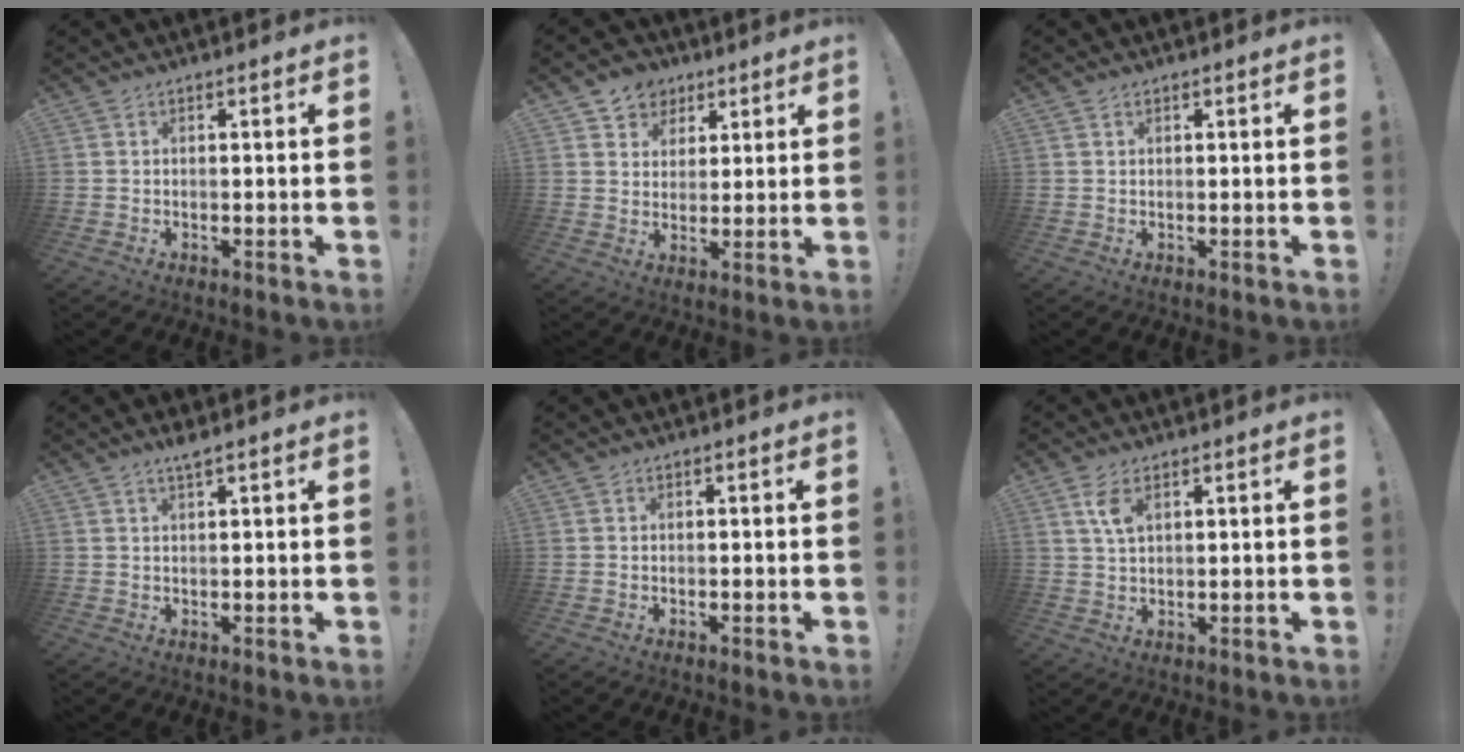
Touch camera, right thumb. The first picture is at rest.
{"total": 7.5, "force": [3.8, 6.4, 1.2], "torque": [-0.008, -0.026, 0.078]}
{"total": 0.6, "force": [0.4, 0.4, 0.1], "torque": [0.004, -0.002, 0.006]}
{"total": 2.4, "force": [1.8, 0.1, 1.6], "torque": [-0.030, -0.003, 0.030]}
{"total": 0.0}
{"total": 5.2, "force": [2.5, 2.5, 3.9], "torque": [-0.064, -0.008, 0.044]}